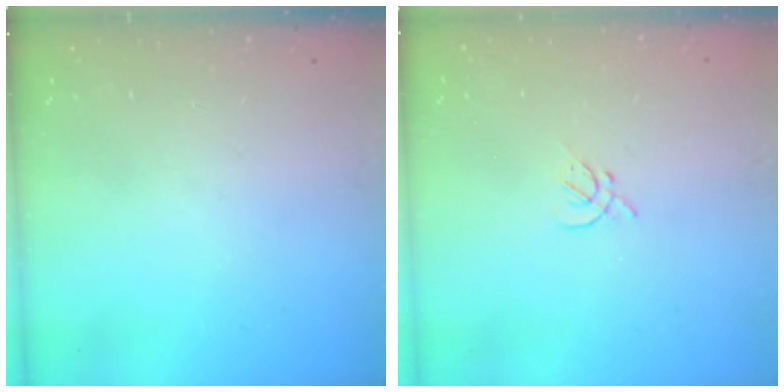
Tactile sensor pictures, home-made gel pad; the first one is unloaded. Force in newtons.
{"total": 1.6, "press": 1.5, "slide": 0.5}